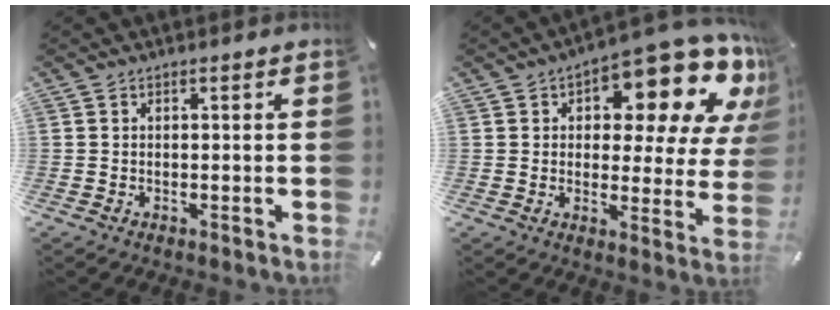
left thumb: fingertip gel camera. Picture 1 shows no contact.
{"total": 16.1, "force": [11.1, 6.3, 9.7], "torque": [-0.124, -0.096, 0.181]}